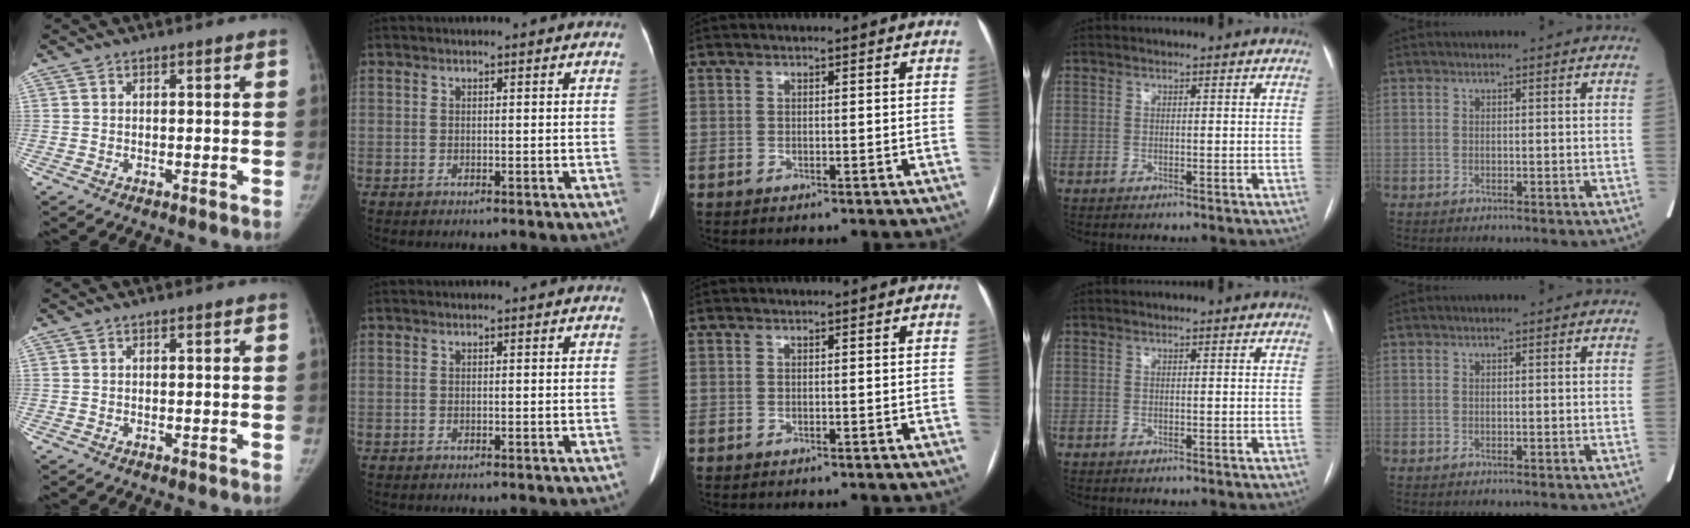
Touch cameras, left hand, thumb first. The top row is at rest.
{}